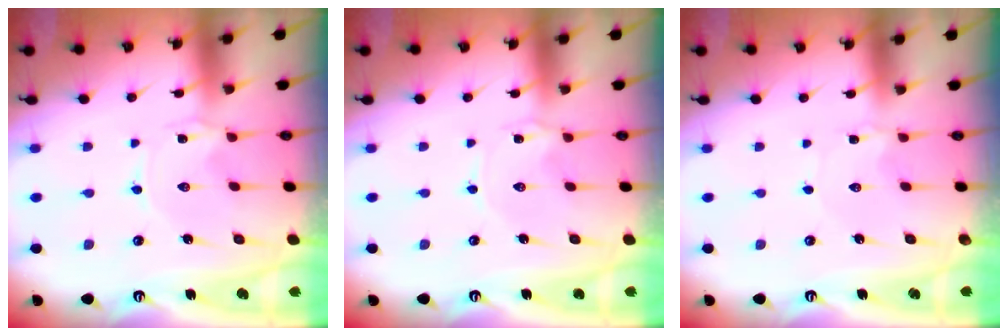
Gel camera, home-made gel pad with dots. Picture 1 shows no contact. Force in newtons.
{"total": 2.0, "press": 2.0, "slide": 0.2}
{"total": 0.8, "press": 0.8, "slide": 0.1}